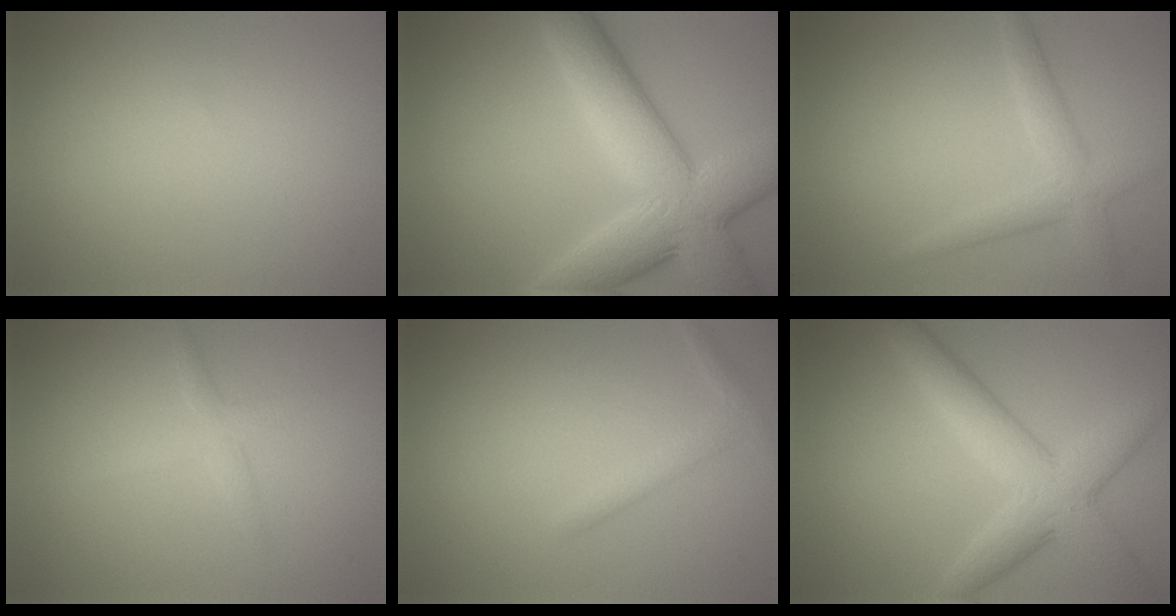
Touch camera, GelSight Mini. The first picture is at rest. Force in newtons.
{"total": 9.6, "press": 9.6, "slide": 0.1}
{"total": 2.8, "press": 2.8, "slide": 0.0}
{"total": 1.6, "press": 1.6, "slide": 0.0}
{"total": 1.6, "press": 1.6, "slide": 0.1}
{"total": 5.8, "press": 5.8, "slide": 0.3}